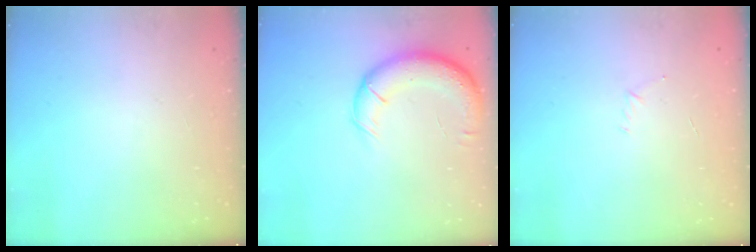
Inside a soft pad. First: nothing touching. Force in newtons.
{"total": 14.1, "press": 13.5, "slide": 3.8}
{"total": 2.9, "press": 2.8, "slide": 0.8}